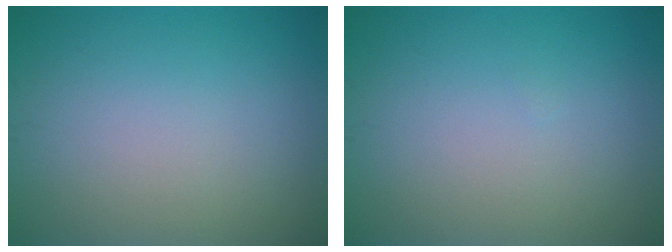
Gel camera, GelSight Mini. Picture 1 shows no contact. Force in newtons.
{"total": 0.0}